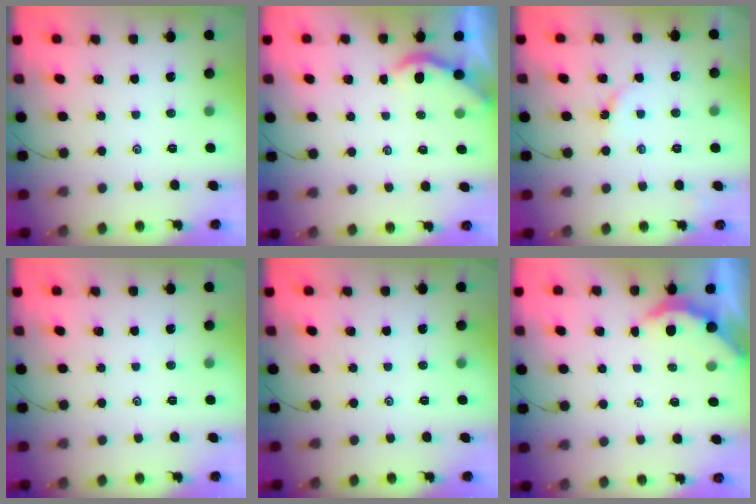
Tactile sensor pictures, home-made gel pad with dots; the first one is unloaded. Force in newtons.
{"total": 2.2, "press": 2.2, "slide": 0.1}
{"total": 2.4, "press": 2.4, "slide": 0.3}
{"total": 0.0}
{"total": 0.0}
{"total": 2.3, "press": 2.3, "slide": 0.2}